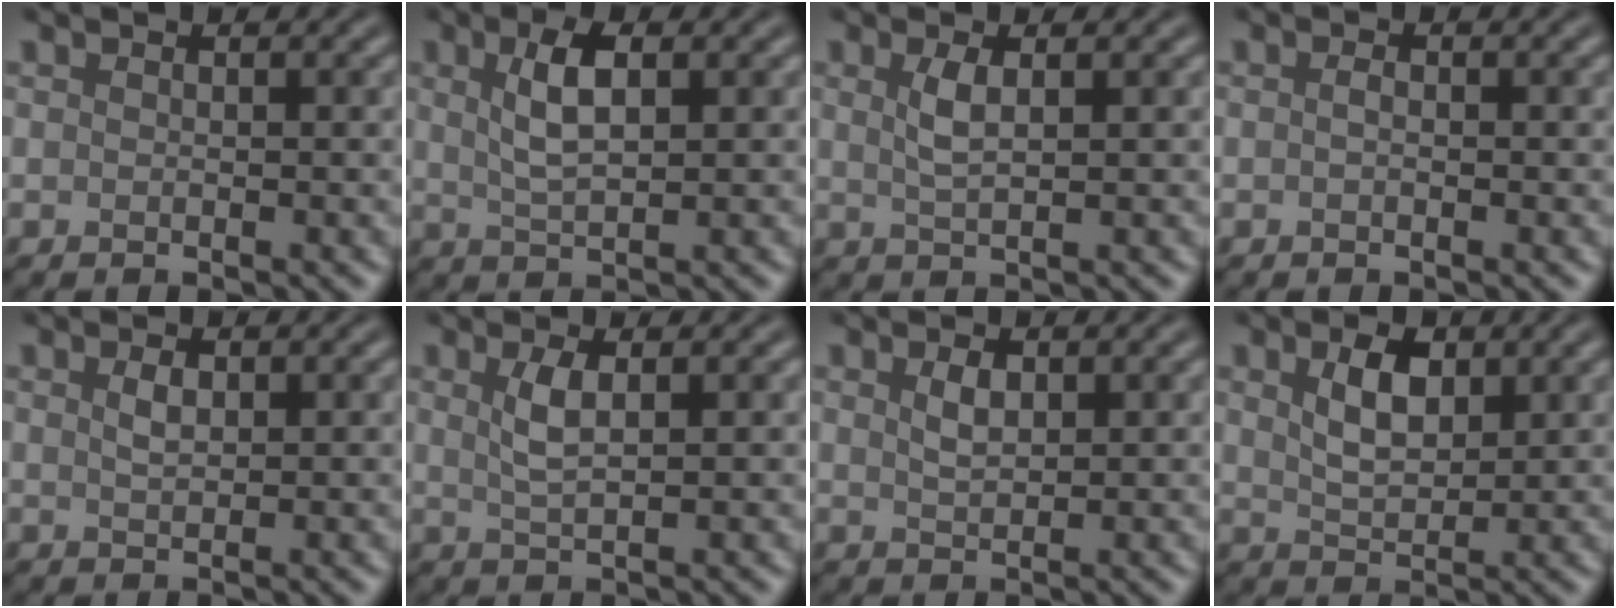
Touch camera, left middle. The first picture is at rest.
{"total": 3.7, "force": [1.2, 1.4, 3.1], "torque": [-0.066, 0.005, 0.024]}
{"total": 1.9, "force": [0.7, 0.6, 1.7], "torque": [-0.038, -0.001, 0.015]}
{"total": 0.6, "force": [-0.2, 0.3, 0.5], "torque": [-0.014, 0.000, -0.004]}
{"total": 1.3, "force": [0.5, 0.7, 1.0], "torque": [-0.023, 0.001, 0.012]}
{"total": 2.3, "force": [0.8, 0.7, 2.0], "torque": [-0.044, -0.001, 0.017]}
{"total": 1.7, "force": [0.7, 0.8, 1.2], "torque": [-0.028, 0.000, 0.016]}
{"total": 3.4, "force": [1.4, 1.9, 2.5], "torque": [-0.055, 0.001, 0.029]}